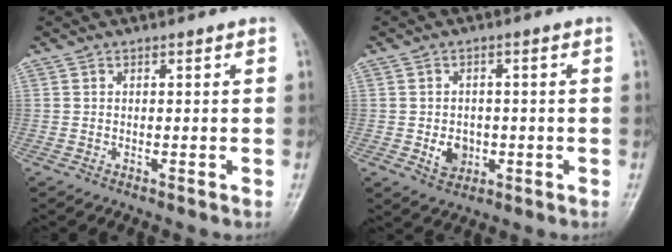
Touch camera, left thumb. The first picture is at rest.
{"total": 4.7, "force": [-1.0, 3.8, 2.6], "torque": [-0.023, 0.004, -0.010]}